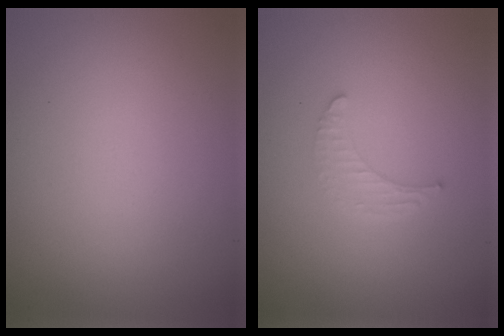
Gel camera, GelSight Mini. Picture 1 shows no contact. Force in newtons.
{"total": 1.3, "press": 1.3, "slide": 0.4}